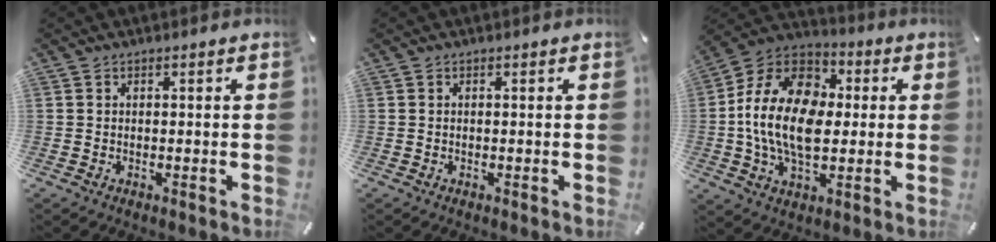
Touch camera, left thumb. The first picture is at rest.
{"total": 0.0}
{"total": 18.7, "force": [-1.1, 12.9, 13.5], "torque": [-0.288, 0.017, -0.021]}